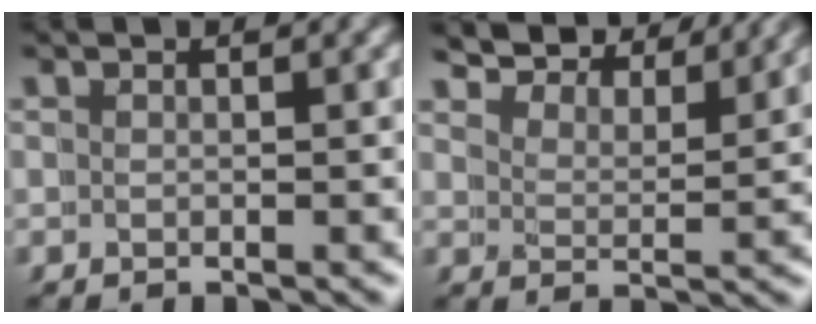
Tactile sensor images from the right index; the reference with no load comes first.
{"total": 7.7, "force": [7.3, 1.0, 2.1], "torque": [-0.031, 0.022, 0.107]}